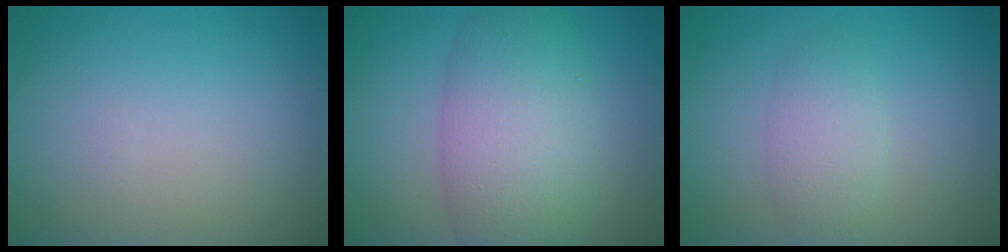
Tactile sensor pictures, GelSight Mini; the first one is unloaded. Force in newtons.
{"total": 7.9, "press": 7.9, "slide": 0.2}
{"total": 2.7, "press": 2.7, "slide": 0.1}